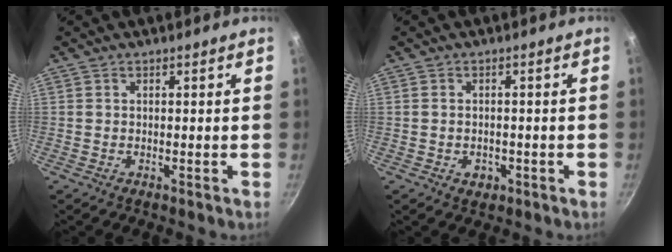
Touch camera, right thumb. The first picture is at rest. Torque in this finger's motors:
{"motor_torque": [-0.15, 0.01, -0.09, -0.01, 0.00]}